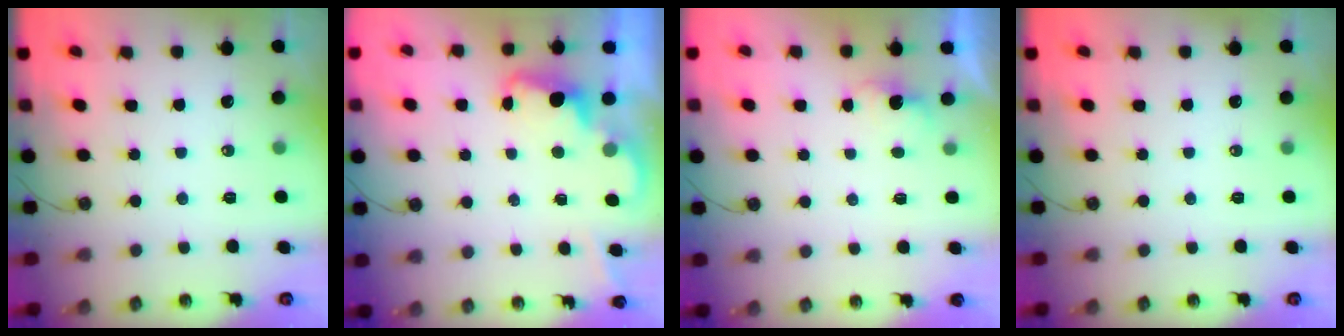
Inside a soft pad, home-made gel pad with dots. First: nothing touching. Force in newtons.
{"total": 2.4, "press": 2.4, "slide": 0.5}
{"total": 1.7, "press": 1.5, "slide": 0.8}
{"total": 0.0}